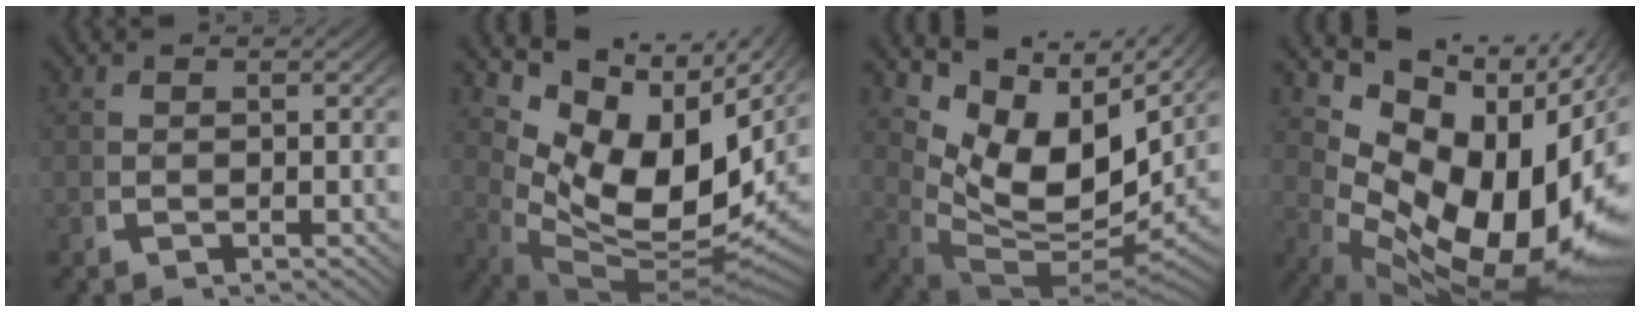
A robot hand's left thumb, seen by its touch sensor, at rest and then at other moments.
{"total": 19.1, "force": [2.9, 12.2, 14.4], "torque": [-0.240, -0.046, 0.069]}
{"total": 15.8, "force": [3.1, 9.8, 11.9], "torque": [-0.216, -0.047, 0.072]}
{"total": 21.1, "force": [2.2, 13.7, 15.9], "torque": [-0.248, -0.024, 0.048]}